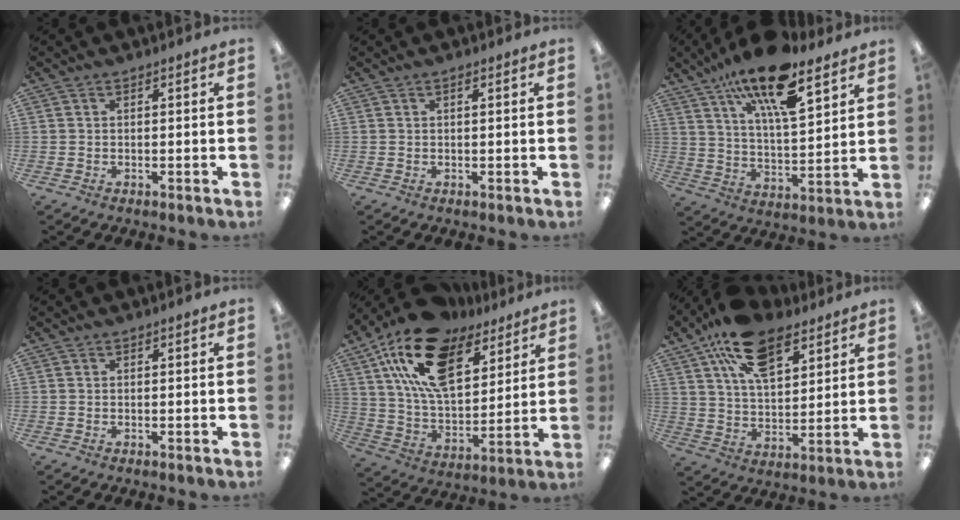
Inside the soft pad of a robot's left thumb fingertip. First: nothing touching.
{"total": 0.7, "force": [0.4, 0.1, 0.5], "torque": [-0.012, 0.002, 0.007]}
{"total": 19.3, "force": [13.0, 6.2, 12.8], "torque": [-0.223, -0.065, 0.217]}
{"total": 0.0}
{"total": 22.0, "force": [13.0, 11.4, 13.6], "torque": [-0.254, -0.052, 0.232]}
{"total": 17.6, "force": [10.3, 9.4, 10.7], "torque": [-0.184, -0.031, 0.185]}